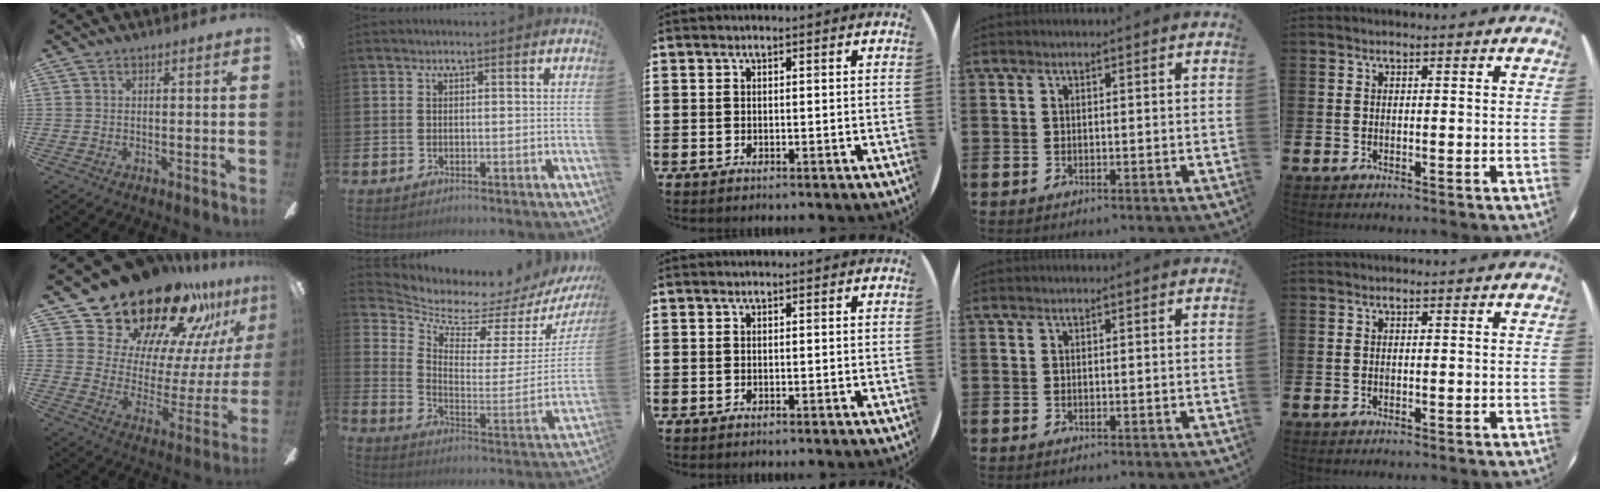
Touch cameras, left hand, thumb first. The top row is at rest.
{"thumb": {"total": 27.2, "force": [22.6, 12.1, 9.1], "torque": [-0.152, -0.168, 0.420]}, "index": {"total": 5.8, "force": [5.6, 1.6, 0.7], "torque": [-0.038, -0.073, 0.087]}}